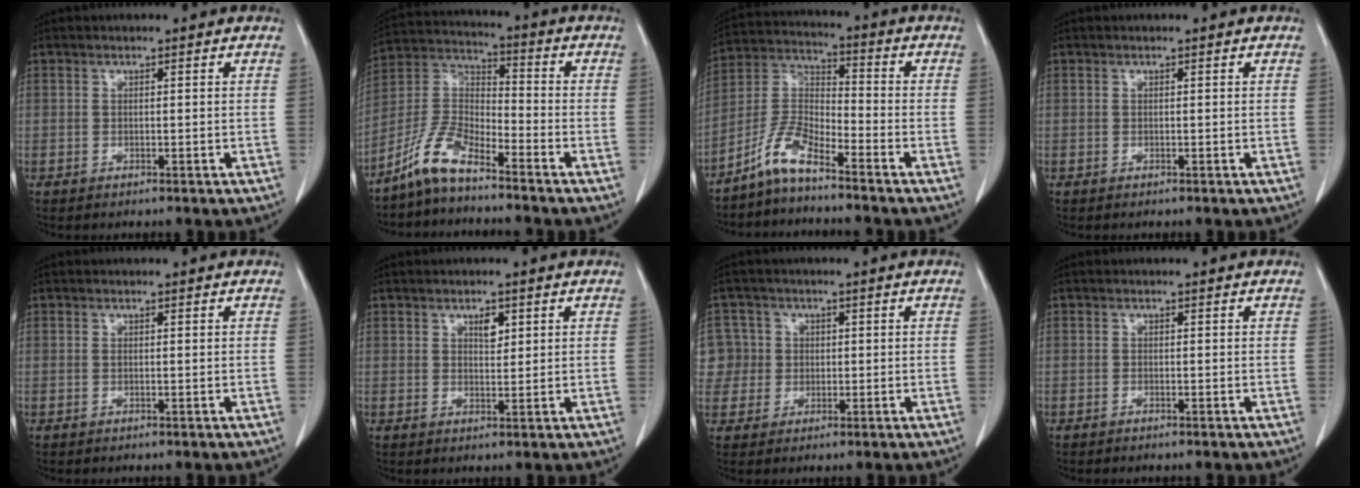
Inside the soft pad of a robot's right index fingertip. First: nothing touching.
{"total": 8.3, "force": [-6.6, 2.1, 4.4], "torque": [-0.109, 0.013, -0.135]}
{"total": 7.1, "force": [-5.6, 1.4, 4.1], "torque": [-0.099, 0.007, -0.117]}
{"total": 0.0}
{"total": 0.0}
{"total": 2.1, "force": [1.1, 1.0, 1.5], "torque": [-0.022, -0.003, 0.019]}
{"total": 6.6, "force": [0.9, 6.5, 0.1], "torque": [-0.003, 0.029, 0.025]}
{"total": 0.0}